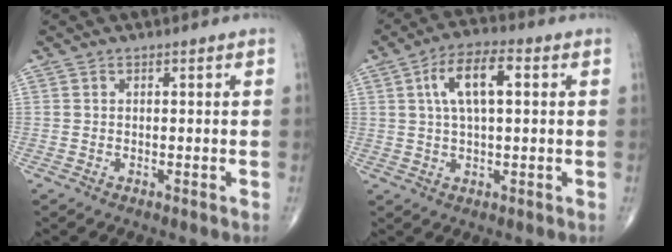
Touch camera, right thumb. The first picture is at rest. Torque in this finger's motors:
{"motor_torque": [-0.86, 1.66, 1.27, 0.28, 0.34]}